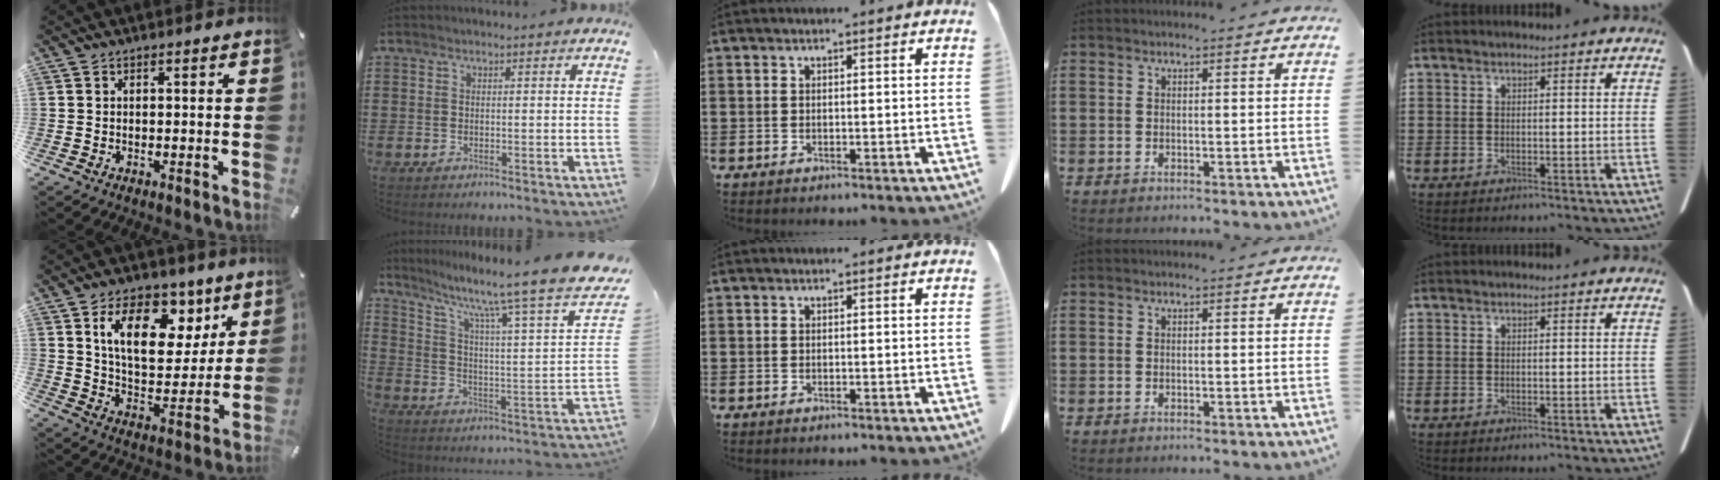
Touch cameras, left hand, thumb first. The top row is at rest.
{"thumb": {"total": 17.5, "force": [9.4, 9.9, 11.0], "torque": [-0.170, -0.038, 0.160]}, "index": {"total": 10.4, "force": [7.8, 0.1, 6.9], "torque": [-0.143, -0.062, 0.114]}}